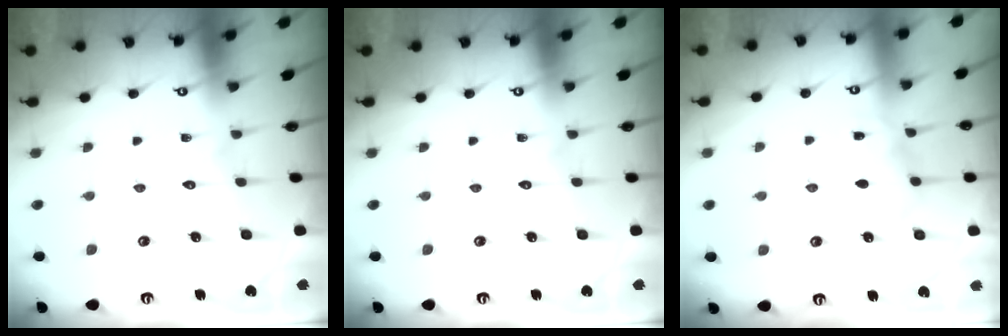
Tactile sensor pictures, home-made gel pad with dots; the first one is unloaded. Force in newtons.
{"total": 0.0}
{"total": 5.5, "press": 5.5, "slide": 0.6}